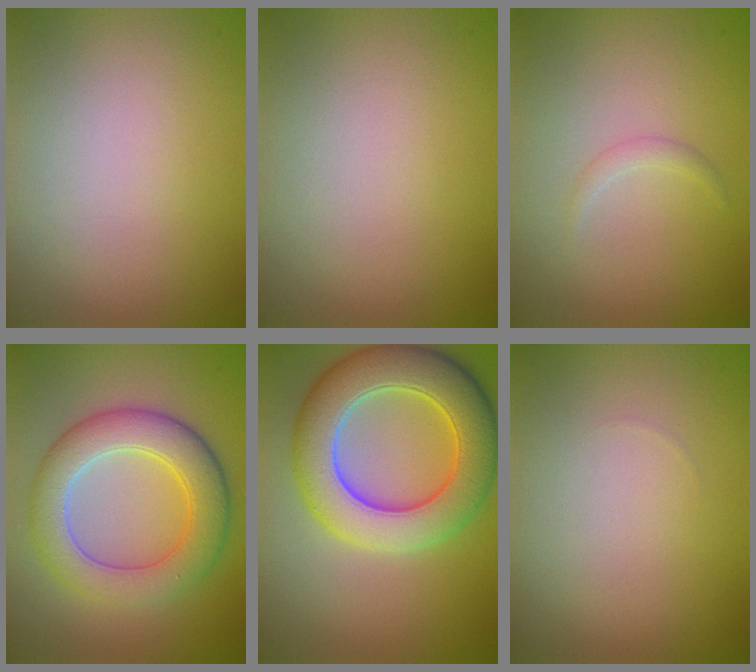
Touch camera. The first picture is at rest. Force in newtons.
{"total": 0.0}
{"total": 0.8, "press": 0.8, "slide": 0.0}
{"total": 6.5, "press": 6.5, "slide": 0.3}
{"total": 9.0, "press": 9.0, "slide": 0.5}
{"total": 0.0}